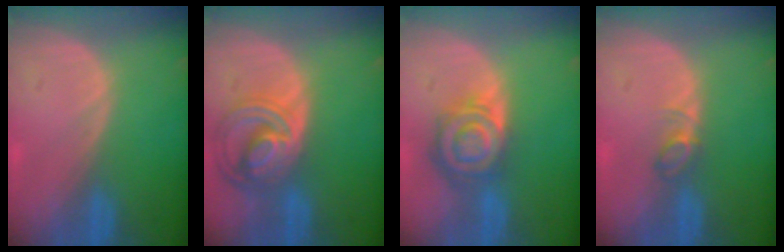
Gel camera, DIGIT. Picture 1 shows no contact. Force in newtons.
{"total": 8.7, "press": 7.6, "slide": 4.3}
{"total": 8.3, "press": 7.1, "slide": 4.2}
{"total": 2.4, "press": 2.4, "slide": 0.4}